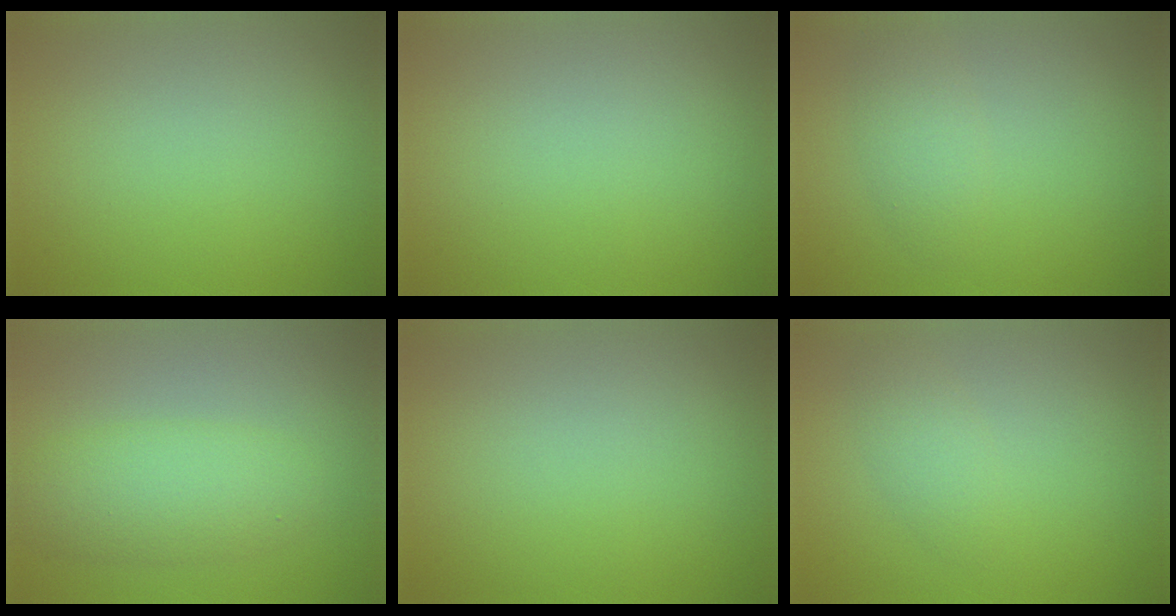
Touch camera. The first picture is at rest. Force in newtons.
{"total": 0.0}
{"total": 2.0, "press": 2.0, "slide": 0.1}
{"total": 4.1, "press": 4.1, "slide": 0.0}
{"total": 0.0}
{"total": 1.7, "press": 1.7, "slide": 0.1}